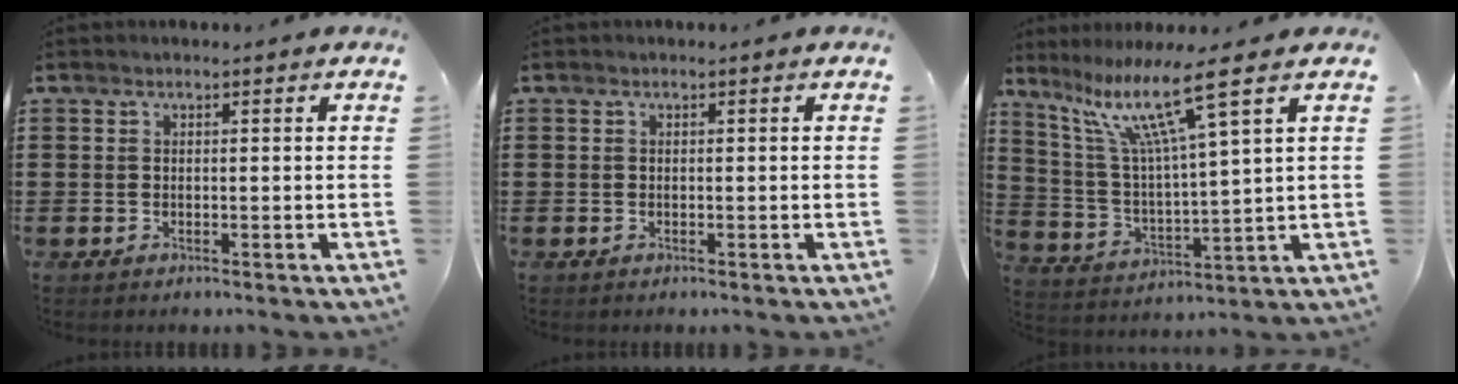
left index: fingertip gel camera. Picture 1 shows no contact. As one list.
[{"total": 0.0}, {"total": 11.4, "force": [7.4, 0.6, 8.6], "torque": [-0.190, -0.027, 0.119]}]